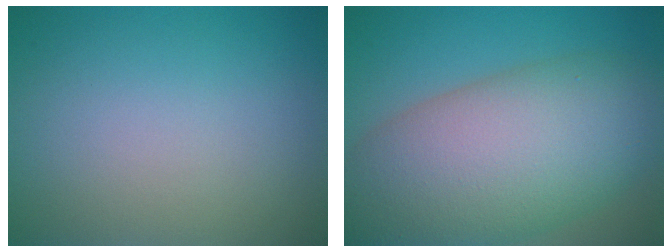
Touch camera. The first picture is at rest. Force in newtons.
{"total": 13.0, "press": 12.9, "slide": 0.5}